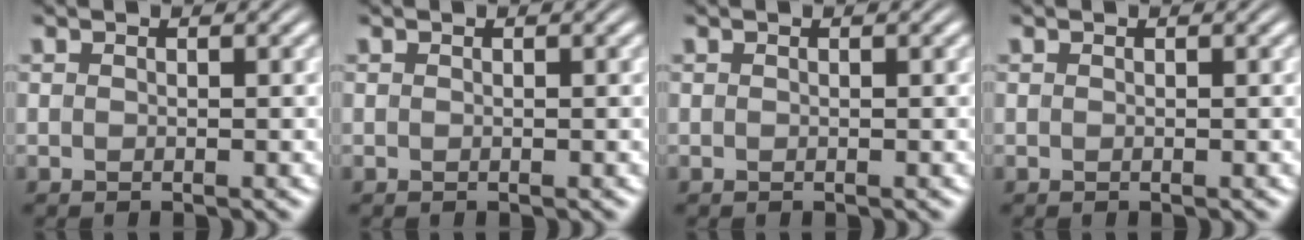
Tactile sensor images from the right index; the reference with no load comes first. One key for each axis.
{"total": 0.0}
{"total": 0.0}
{"total": 0.0}